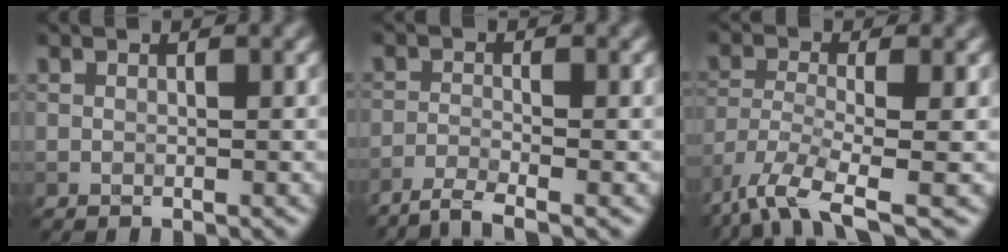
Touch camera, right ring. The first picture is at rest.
{"total": 2.8, "force": [-2.3, 0.4, 1.5], "torque": [-0.028, -0.002, -0.055]}
{"total": 7.9, "force": [-5.5, 2.2, 5.3], "torque": [-0.111, -0.015, -0.110]}